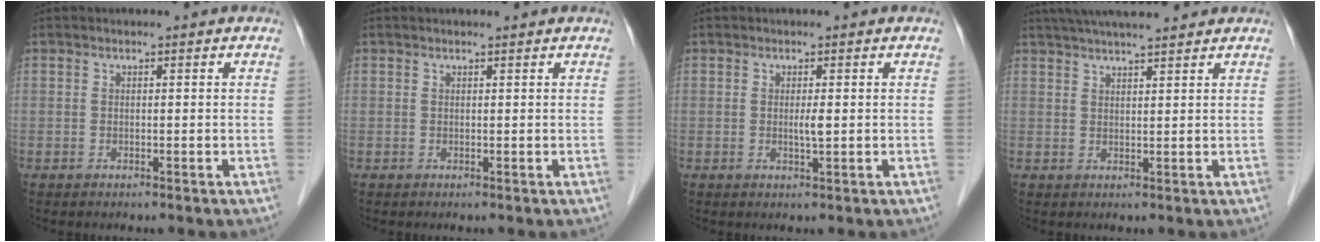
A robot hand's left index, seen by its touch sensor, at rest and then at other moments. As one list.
[{"total": 0.9, "force": [0.9, 0.0, 0.2], "torque": [-0.009, 0.007, 0.013]}, {"total": 1.5, "force": [0.1, 0.0, 1.5], "torque": [-0.030, -0.002, 0.002]}, {"total": 10.5, "force": [9.1, 1.1, 5.0], "torque": [-0.080, 0.034, 0.133]}]